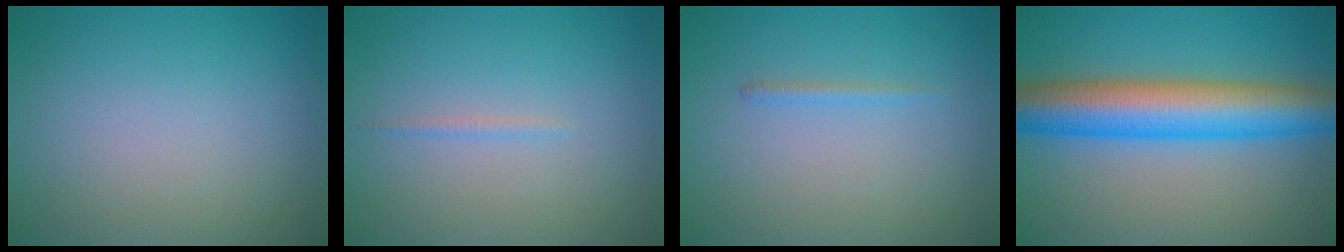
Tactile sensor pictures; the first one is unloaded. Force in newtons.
{"total": 0.6, "press": 0.6, "slide": 0.1}
{"total": 0.8, "press": 0.8, "slide": 0.1}
{"total": 9.7, "press": 9.7, "slide": 0.1}